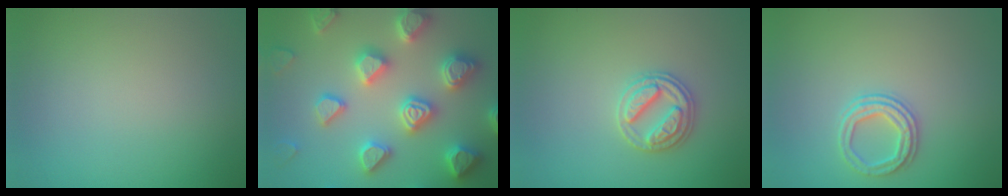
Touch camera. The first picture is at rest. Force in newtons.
{"total": 7.3, "press": 7.1, "slide": 1.6}
{"total": 2.8, "press": 2.8, "slide": 0.2}
{"total": 2.5, "press": 2.3, "slide": 1.0}